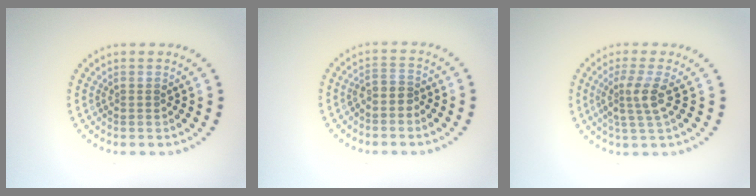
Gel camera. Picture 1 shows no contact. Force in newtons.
{"total": 1.4, "press": 1.0, "slide": 0.9}
{"total": 2.7, "press": 2.1, "slide": 1.8}